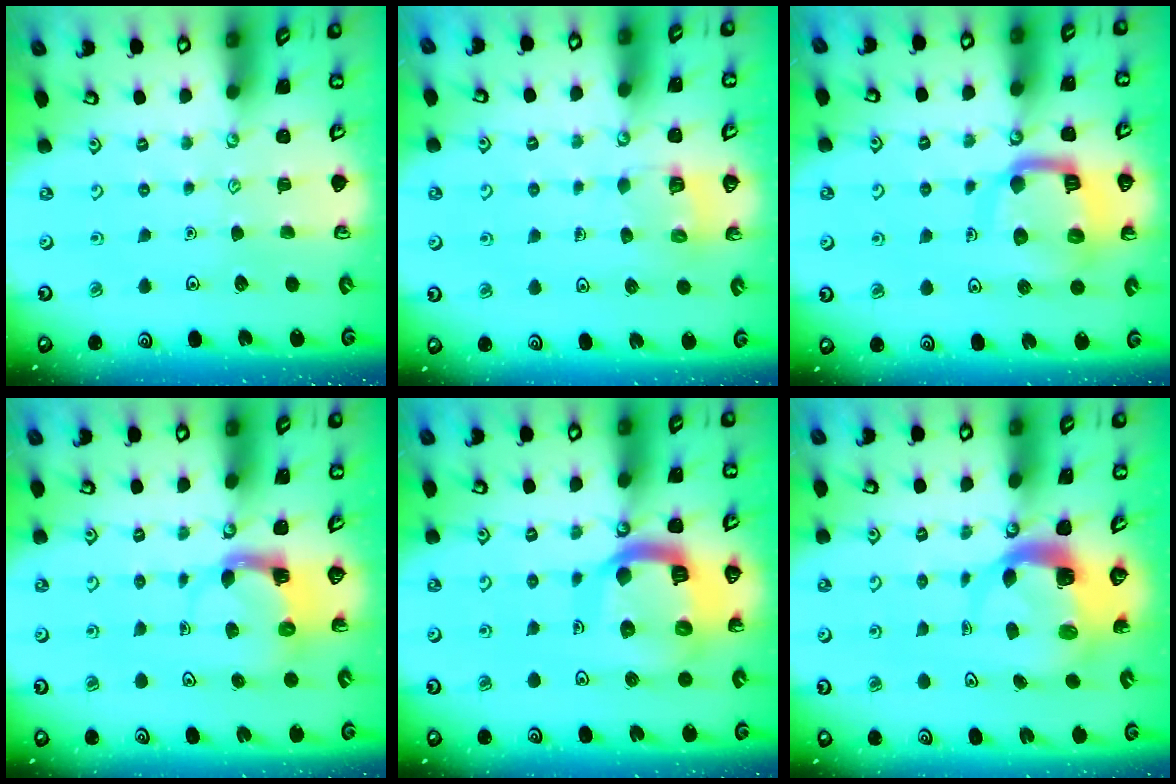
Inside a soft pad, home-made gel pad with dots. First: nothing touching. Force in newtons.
{"total": 5.2, "press": 5.1, "slide": 0.4}
{"total": 12.6, "press": 12.6, "slide": 1.4}
{"total": 3.9, "press": 3.8, "slide": 0.6}
{"total": 15.8, "press": 15.7, "slide": 1.9}
{"total": 5.1, "press": 5.1, "slide": 0.7}